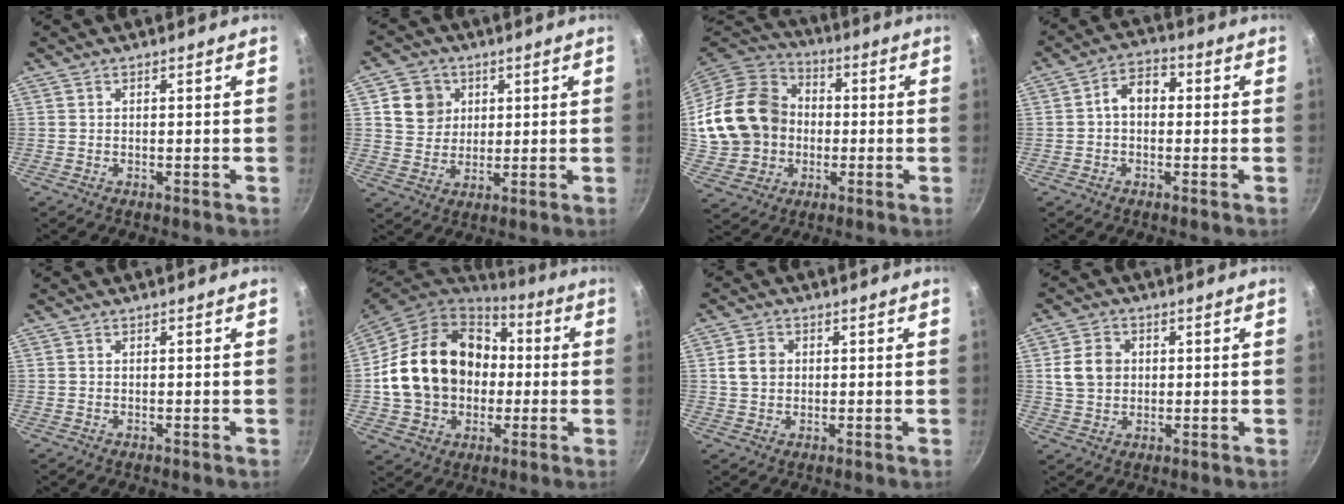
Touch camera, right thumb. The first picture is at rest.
{"total": 7.9, "force": [2.4, 7.0, 2.6], "torque": [-0.012, -0.002, 0.044]}
{"total": 20.1, "force": [0.5, 17.1, 10.6], "torque": [-0.185, 0.037, 0.021]}
{"total": 6.0, "force": [0.2, 4.3, 4.2], "torque": [-0.046, 0.019, -0.010]}
{"total": 0.0}
{"total": 22.4, "force": [0.5, 17.9, 13.5], "torque": [-0.219, 0.043, 0.019]}
{"total": 4.5, "force": [0.6, 3.8, 2.5], "torque": [-0.032, 0.005, 0.007]}
{"total": 6.2, "force": [0.9, 5.0, 3.5], "torque": [-0.049, 0.006, 0.013]}